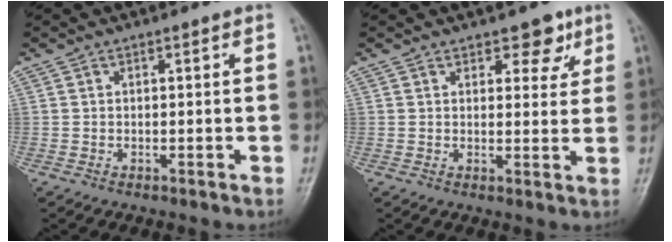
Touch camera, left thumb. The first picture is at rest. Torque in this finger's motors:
{"motor_torque": [0.03, -0.05, -0.21, -0.01, 0.09]}